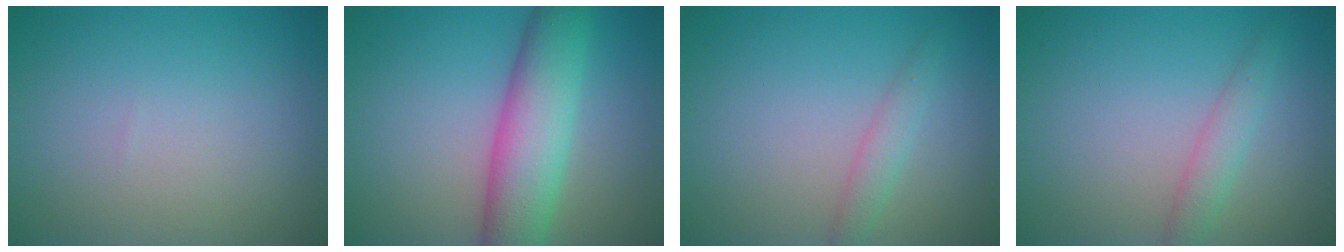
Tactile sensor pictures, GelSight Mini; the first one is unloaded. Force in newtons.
{"total": 7.3, "press": 7.2, "slide": 0.1}
{"total": 1.6, "press": 1.6, "slide": 0.1}
{"total": 1.9, "press": 1.9, "slide": 0.1}